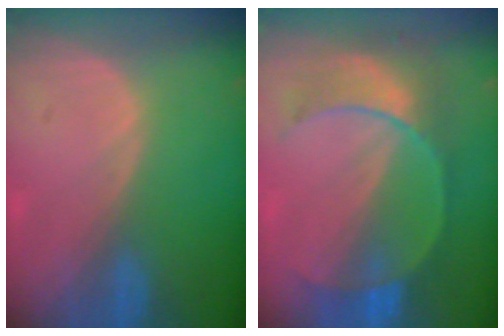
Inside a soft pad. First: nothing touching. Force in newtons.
{"total": 7.9, "press": 7.8, "slide": 1.3}